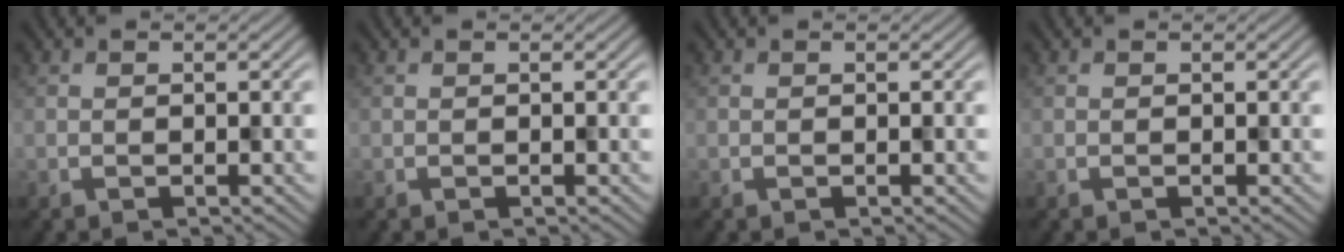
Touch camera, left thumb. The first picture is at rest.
{"total": 0.0}
{"total": 0.0}
{"total": 0.0}